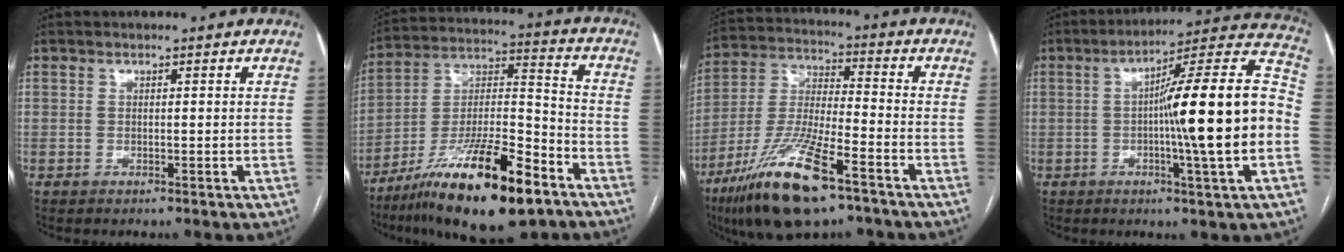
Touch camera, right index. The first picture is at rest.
{"total": 21.6, "force": [-13.4, 4.5, 16.3], "torque": [-0.284, -0.013, -0.228]}
{"total": 17.5, "force": [-10.7, 3.6, 13.3], "torque": [-0.288, -0.034, -0.195]}
{"total": 19.7, "force": [-2.2, -0.3, 19.6], "torque": [-0.272, 0.018, -0.043]}